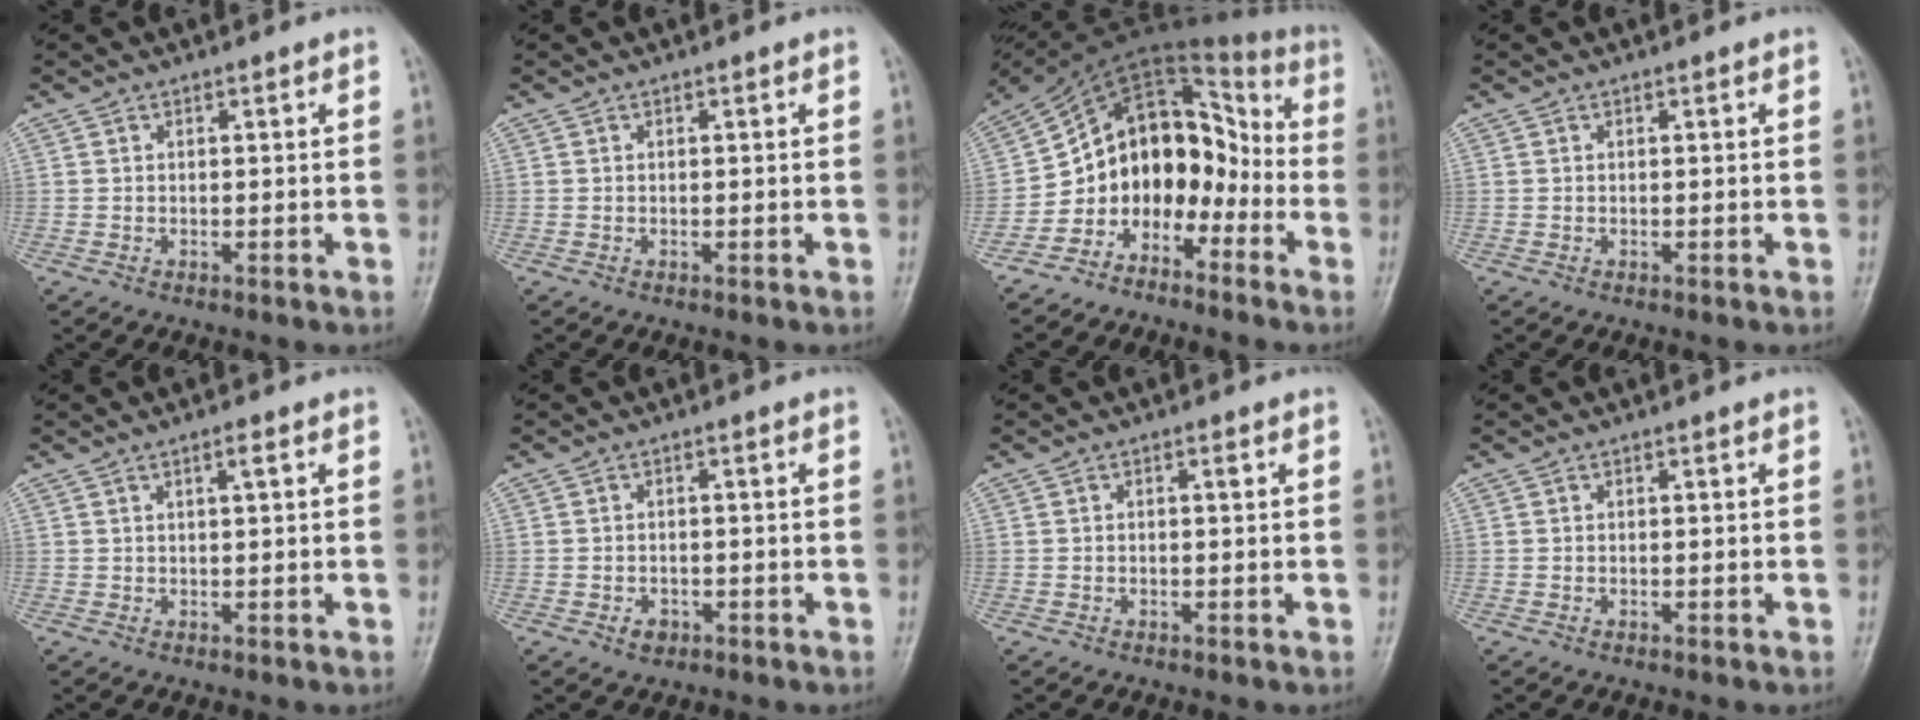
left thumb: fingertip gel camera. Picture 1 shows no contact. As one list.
[{"total": 0.0}, {"total": 13.8, "force": [-5.9, 10.0, 7.5], "torque": [-0.080, 0.120, -0.115]}, {"total": 0.0}, {"total": 1.4, "force": [0.5, 0.1, 1.2], "torque": [-0.023, 0.001, 0.009]}, {"total": 2.3, "force": [-1.1, 1.7, 1.2], "torque": [-0.013, 0.008, -0.013]}, {"total": 0.8, "force": [0.0, 0.1, 0.8], "torque": [-0.018, 0.009, 0.000]}, {"total": 0.0}]